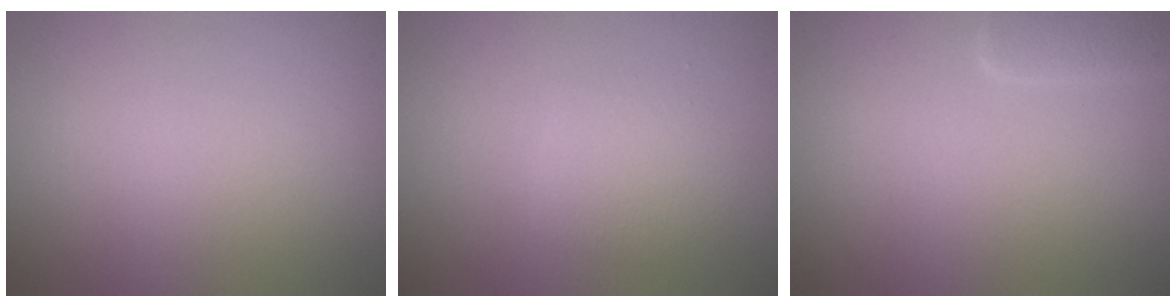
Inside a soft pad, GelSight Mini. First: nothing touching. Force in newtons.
{"total": 1.9, "press": 1.9, "slide": 0.1}
{"total": 2.0, "press": 2.0, "slide": 0.1}